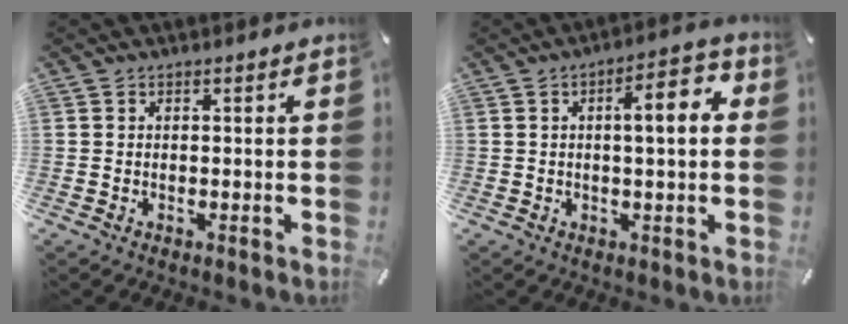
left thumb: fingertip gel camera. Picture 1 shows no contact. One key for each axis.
{"total": 7.9, "fx": 1.6, "fy": 2.2, "fz": 7.4, "tx": -0.111, "ty": -0.001, "tz": 0.017}